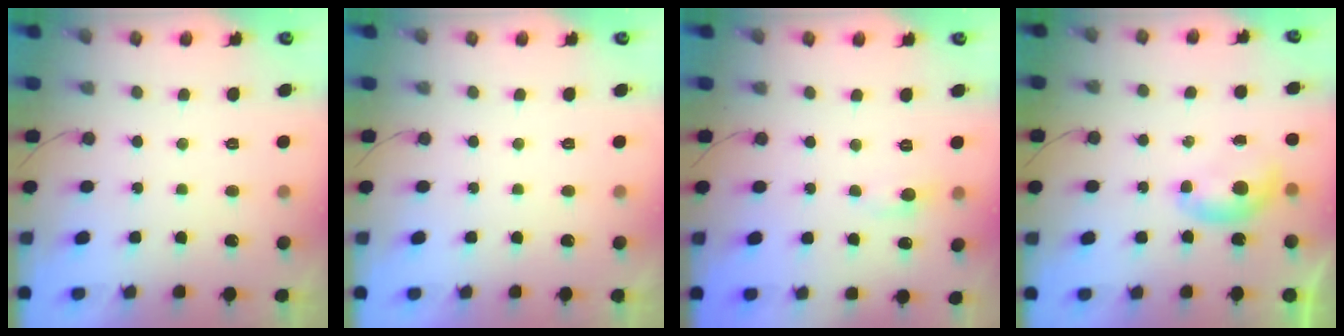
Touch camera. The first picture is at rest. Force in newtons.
{"total": 0.0}
{"total": 3.2, "press": 3.2, "slide": 0.4}
{"total": 5.6, "press": 5.5, "slide": 1.1}